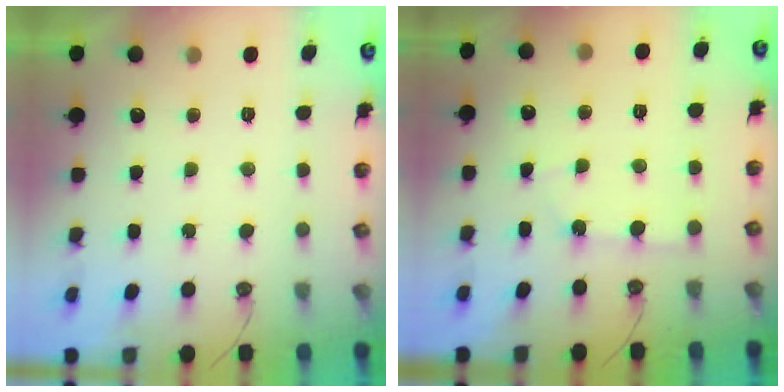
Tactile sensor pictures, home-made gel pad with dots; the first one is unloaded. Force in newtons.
{"total": 2.6, "press": 2.6, "slide": 0.4}